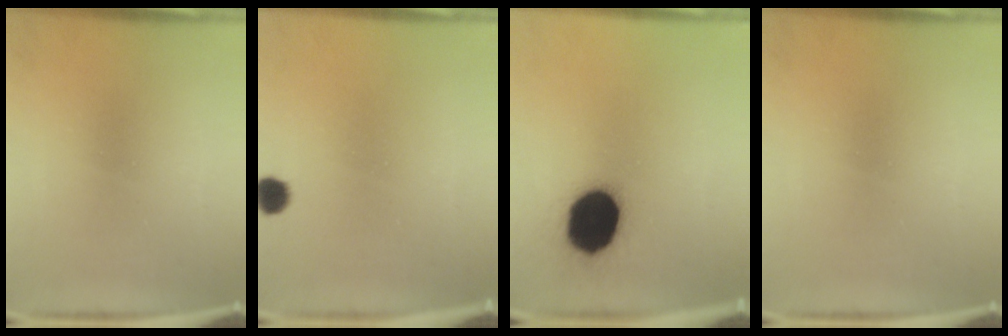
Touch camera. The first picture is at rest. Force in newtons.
{"total": 3.1}
{"total": 18.8}
{"total": 0.0}